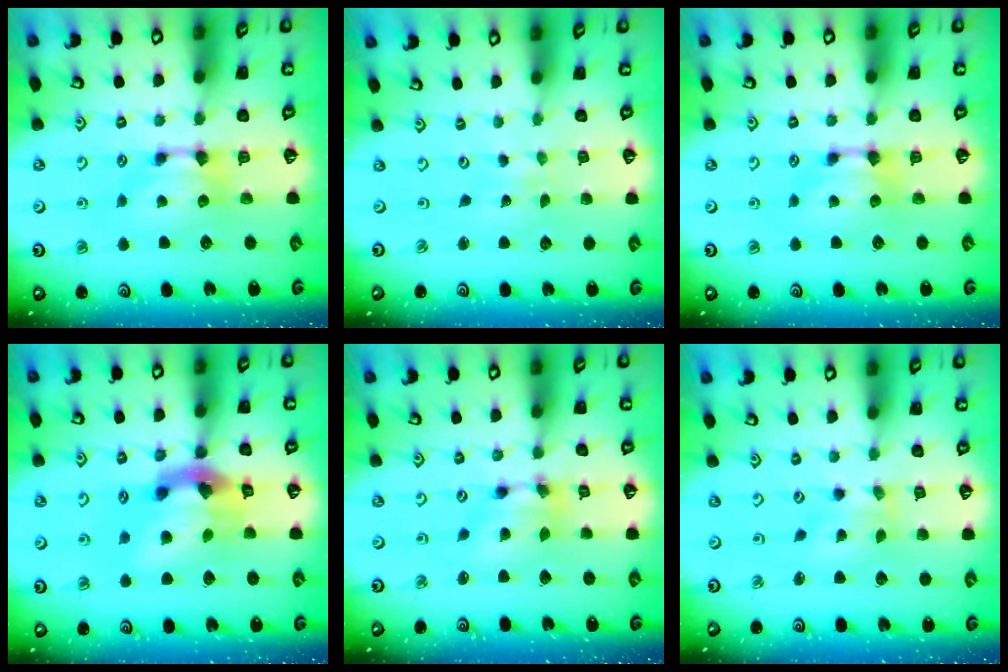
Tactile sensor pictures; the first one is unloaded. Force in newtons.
{"total": 6.9, "press": 6.9, "slide": 0.5}
{"total": 0.0}
{"total": 7.8, "press": 7.4, "slide": 2.3}
{"total": 5.3, "press": 4.9, "slide": 1.8}
{"total": 2.2, "press": 2.0, "slide": 1.0}